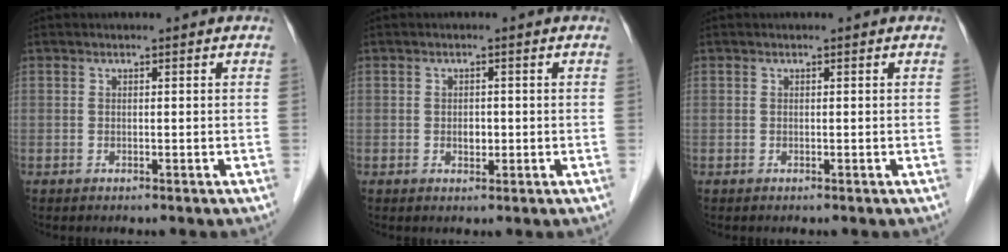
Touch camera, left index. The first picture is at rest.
{"total": 1.5, "force": [-0.3, 1.1, 1.1], "torque": [-0.018, -0.001, -0.002]}
{"total": 0.0}